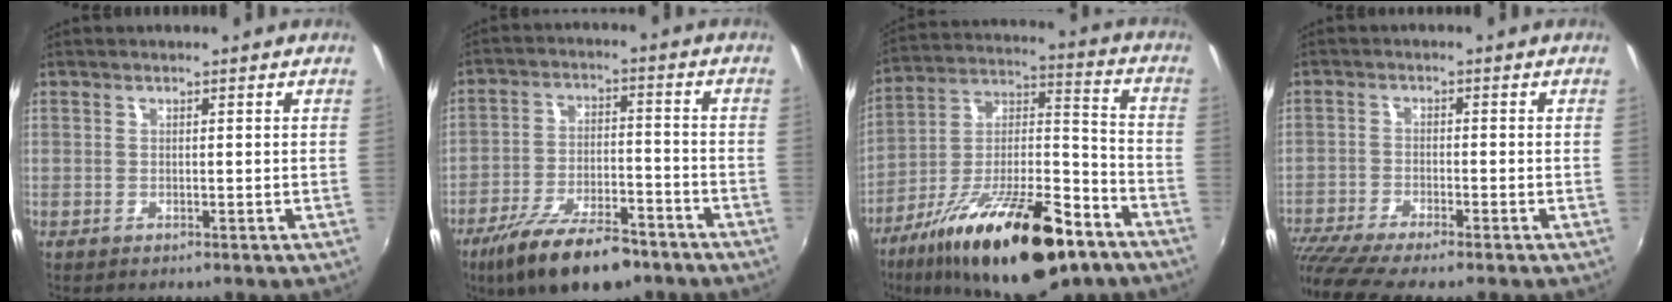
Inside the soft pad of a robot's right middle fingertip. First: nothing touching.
{"total": 15.7, "force": [-11.3, 5.4, 9.5], "torque": [-0.192, -0.027, -0.186]}
{"total": 26.2, "force": [-15.8, 9.0, 18.9], "torque": [-0.318, -0.013, -0.249]}
{"total": 10.8, "force": [-9.1, 0.9, 5.7], "torque": [-0.139, -0.047, -0.160]}